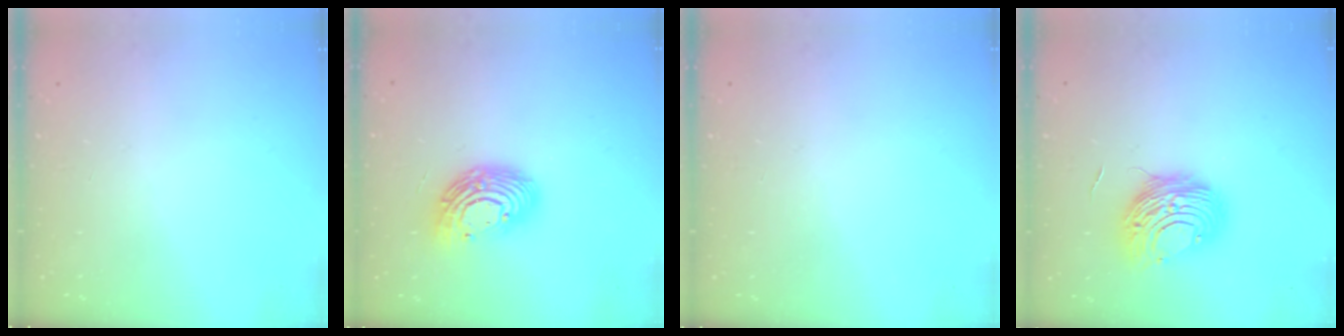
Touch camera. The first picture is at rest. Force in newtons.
{"total": 13.9, "press": 13.8, "slide": 1.1}
{"total": 0.0}
{"total": 10.6, "press": 10.5, "slide": 1.0}